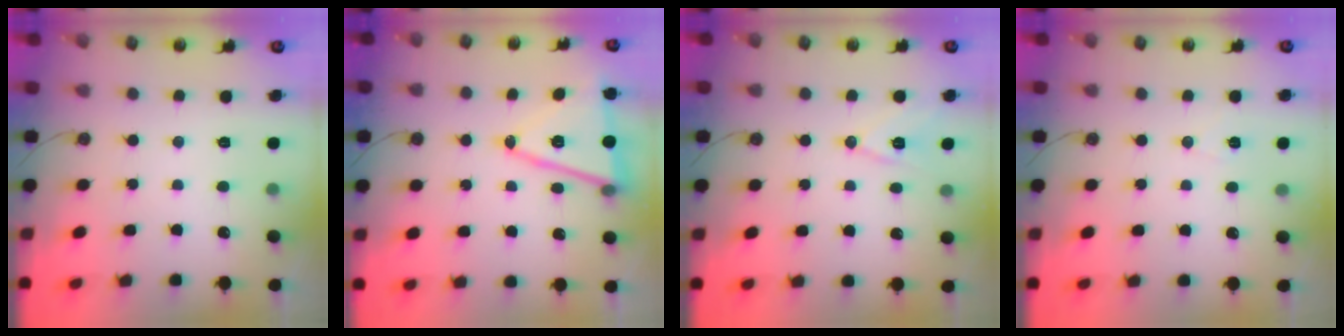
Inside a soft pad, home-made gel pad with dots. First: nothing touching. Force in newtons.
{"total": 15.0, "press": 14.6, "slide": 3.7}
{"total": 10.0, "press": 9.3, "slide": 3.6}
{"total": 4.8, "press": 3.2, "slide": 3.7}